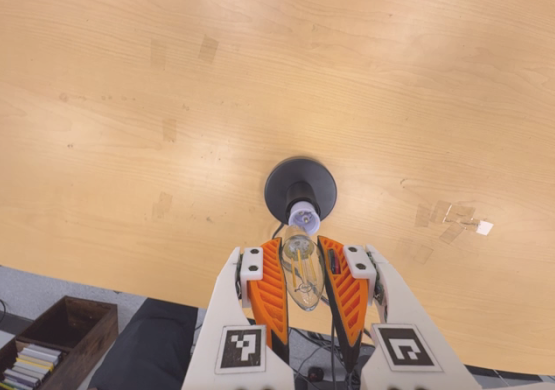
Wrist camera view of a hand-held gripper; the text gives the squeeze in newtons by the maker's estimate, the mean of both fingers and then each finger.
{"total": 21.2, "left": 23.2, "right": 19.2}